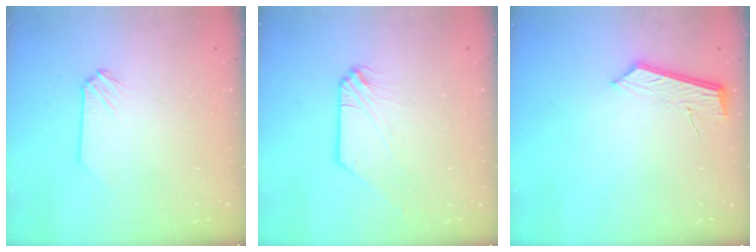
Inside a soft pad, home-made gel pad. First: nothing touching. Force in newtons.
{"total": 0.0}
{"total": 5.8, "press": 5.7, "slide": 0.7}